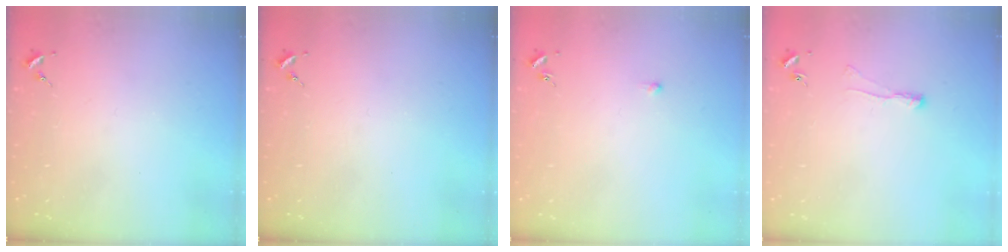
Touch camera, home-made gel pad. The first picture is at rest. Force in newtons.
{"total": 0.0}
{"total": 2.9, "press": 2.8, "slide": 0.6}
{"total": 4.5, "press": 4.4, "slide": 0.8}